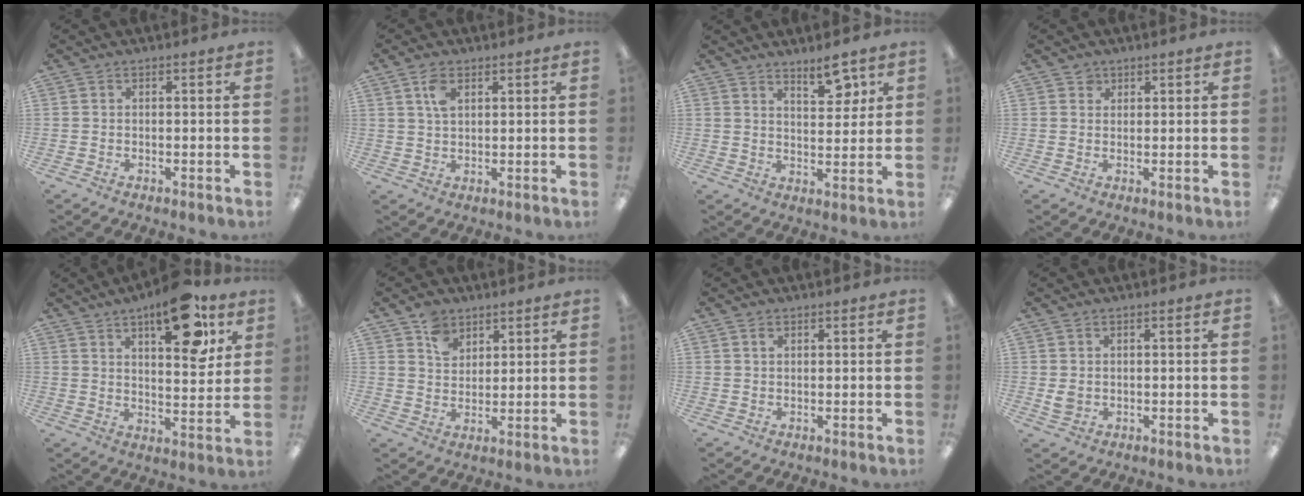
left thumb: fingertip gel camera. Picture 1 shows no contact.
{"total": 4.4, "force": [2.4, 2.2, 2.9], "torque": [-0.058, 0.000, 0.041]}
{"total": 7.2, "force": [5.3, 2.7, 4.2], "torque": [-0.037, -0.037, 0.085]}
{"total": 1.6, "force": [1.1, 1.1, 0.1], "torque": [0.004, -0.003, 0.020]}
{"total": 16.2, "force": [9.9, 6.3, 11.1], "torque": [-0.144, -0.050, 0.157]}
{"total": 6.3, "force": [4.3, 4.3, 1.8], "torque": [-0.028, -0.013, 0.080]}
{"total": 1.2, "force": [0.8, 0.7, 0.6], "torque": [-0.005, -0.002, 0.012]}
{"total": 2.5, "force": [0.3, 2.1, 1.4], "torque": [-0.019, 0.000, 0.005]}